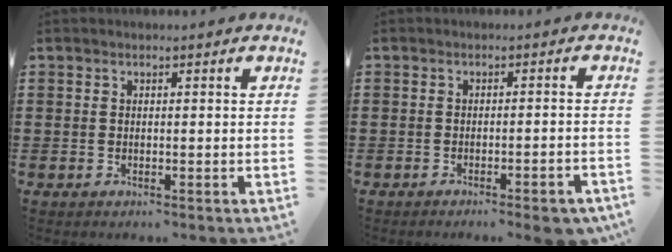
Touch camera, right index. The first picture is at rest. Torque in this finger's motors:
{"motor_torque": [0.37, -0.36, 0.24, -0.02]}